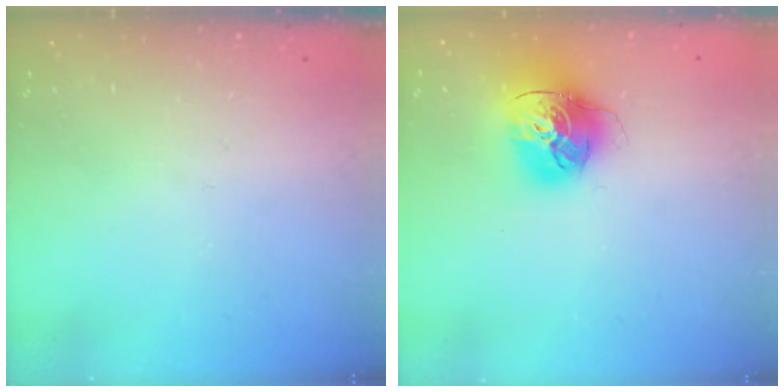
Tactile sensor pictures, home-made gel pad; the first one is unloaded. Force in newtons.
{"total": 17.4, "press": 17.3, "slide": 2.1}